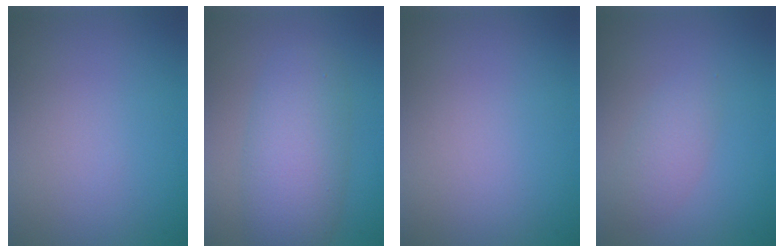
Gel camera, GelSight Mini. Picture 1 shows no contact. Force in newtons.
{"total": 6.1, "press": 6.1, "slide": 0.1}
{"total": 0.0}
{"total": 2.0, "press": 1.9, "slide": 0.1}